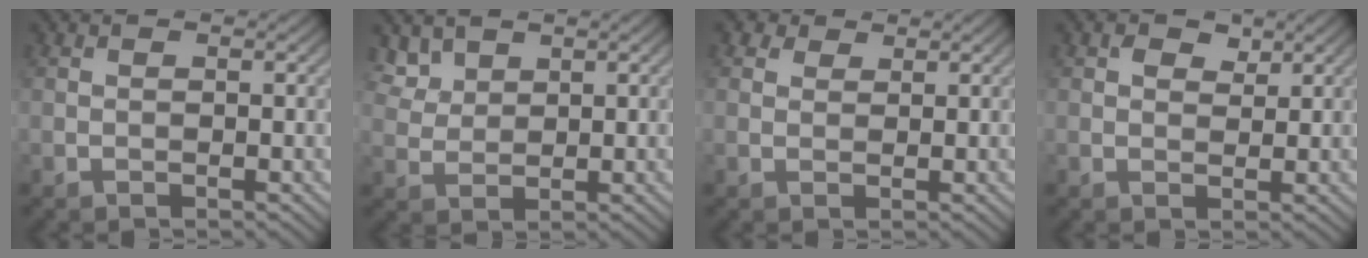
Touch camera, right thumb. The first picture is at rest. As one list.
[{"total": 3.2, "force": [2.3, 1.9, 1.2], "torque": [-0.041, -0.008, 0.058]}, {"total": 2.2, "force": [1.6, 1.3, 0.8], "torque": [-0.017, 0.004, 0.027]}, {"total": 2.0, "force": [1.1, 1.3, 1.0], "torque": [-0.017, -0.001, 0.019]}]